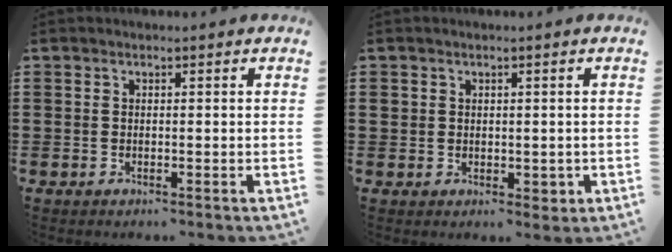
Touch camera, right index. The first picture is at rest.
{"total": 2.1, "force": [0.5, 1.8, 1.0], "torque": [-0.022, 0.007, 0.008]}